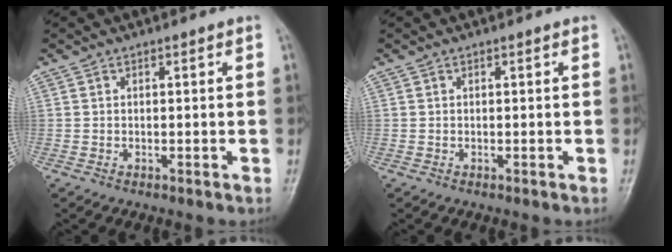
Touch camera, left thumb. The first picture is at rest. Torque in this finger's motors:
{"motor_torque": [-0.03, 0.03, 0.00, 0.00, 0.00]}